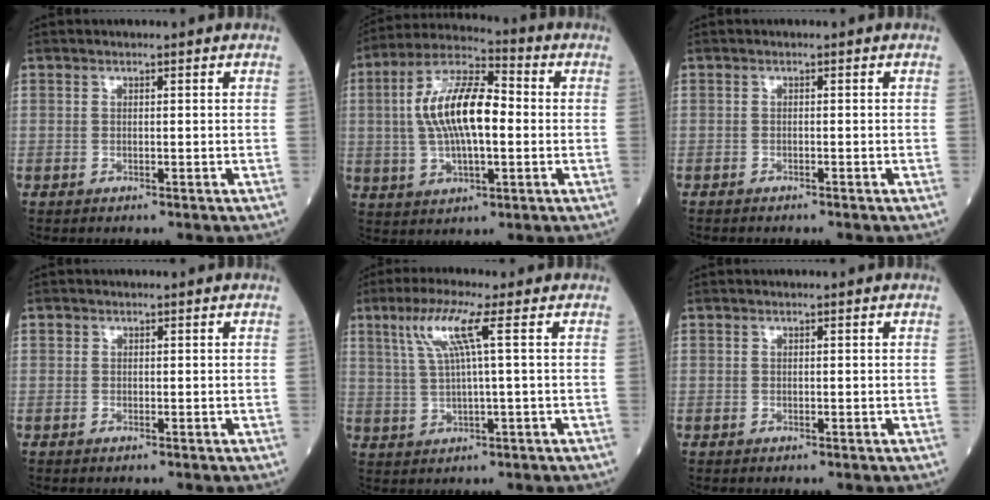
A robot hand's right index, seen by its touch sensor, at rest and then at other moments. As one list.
[{"total": 13.5, "force": [0.6, 4.6, 12.6], "torque": [-0.255, 0.020, 0.010]}, {"total": 1.3, "force": [-1.1, 0.0, 0.6], "torque": [-0.011, 0.001, -0.013]}, {"total": 0.0}, {"total": 6.5, "force": [2.5, -0.7, 6.0], "torque": [-0.123, 0.013, 0.055]}, {"total": 0.0}]